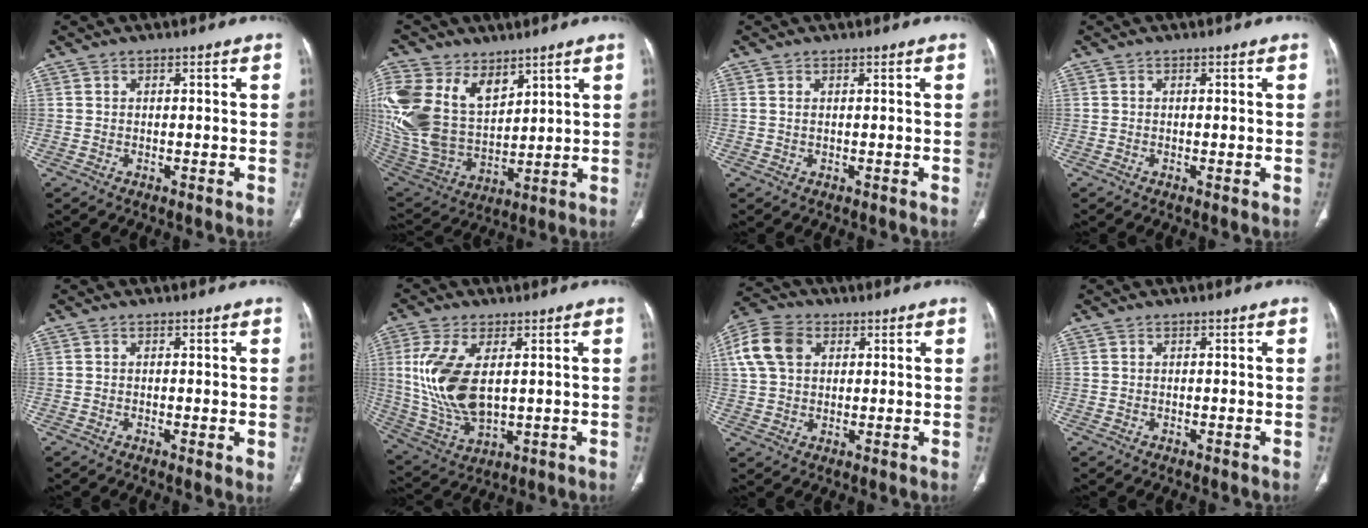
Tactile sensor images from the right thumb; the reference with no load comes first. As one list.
[{"total": 22.8, "force": [9.8, 14.7, 14.4], "torque": [-0.319, -0.019, 0.210]}, {"total": 0.7, "force": [0.3, 0.3, 0.6], "torque": [-0.016, 0.005, 0.008]}, {"total": 0.6, "force": [-0.1, 0.1, 0.6], "torque": [-0.014, -0.004, -0.001]}, {"total": 1.7, "force": [-0.1, 0.4, 1.6], "torque": [-0.032, -0.007, -0.002]}, {"total": 14.4, "force": [2.2, 7.5, 12.1], "torque": [-0.259, -0.014, 0.058]}, {"total": 10.3, "force": [3.2, 7.4, 6.4], "torque": [-0.125, 0.014, 0.056]}, {"total": 0.0}]